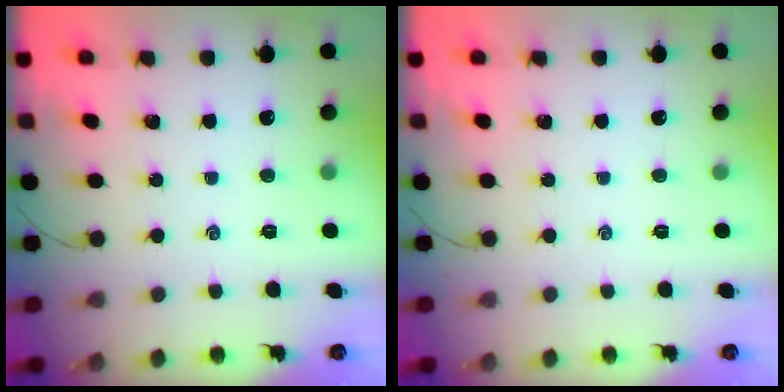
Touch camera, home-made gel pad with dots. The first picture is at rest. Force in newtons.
{"total": 0.0}